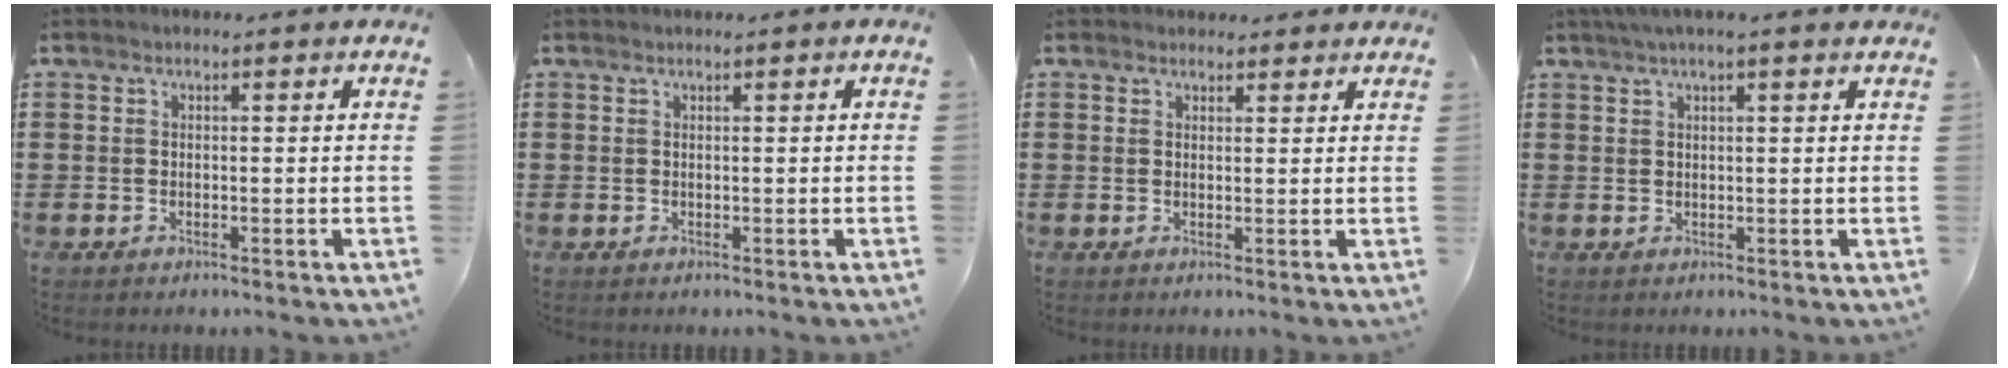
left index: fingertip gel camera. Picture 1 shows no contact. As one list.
[{"total": 0.0}, {"total": 1.6, "force": [1.5, 0.6, 0.1], "torque": [-0.006, 0.004, 0.030]}, {"total": 2.1, "force": [1.5, -0.1, 1.5], "torque": [-0.032, 0.003, 0.027]}]